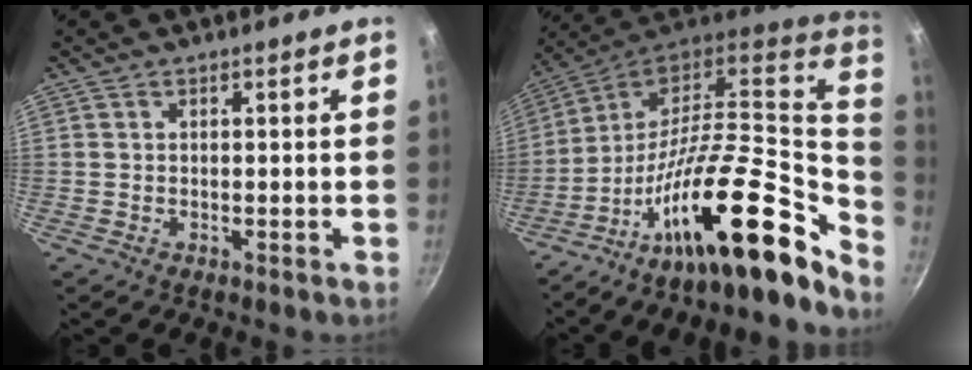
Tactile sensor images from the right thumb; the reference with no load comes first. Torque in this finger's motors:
{"motor_torque": [0.58, 0.55, 1.83, -0.94, 0.19]}